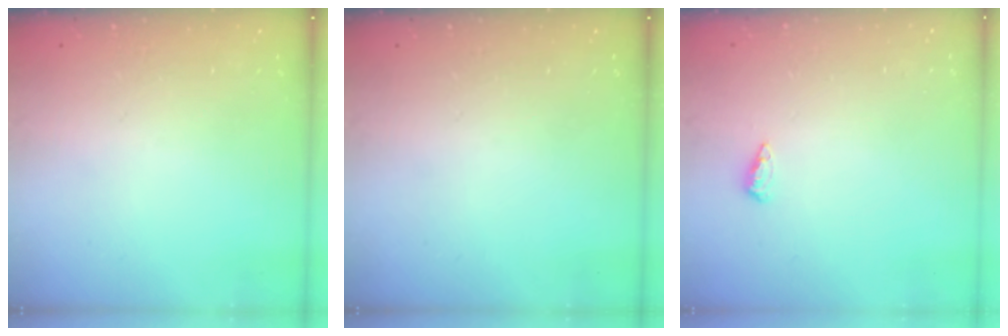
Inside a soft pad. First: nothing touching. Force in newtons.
{"total": 0.0}
{"total": 6.1, "press": 6.0, "slide": 1.0}